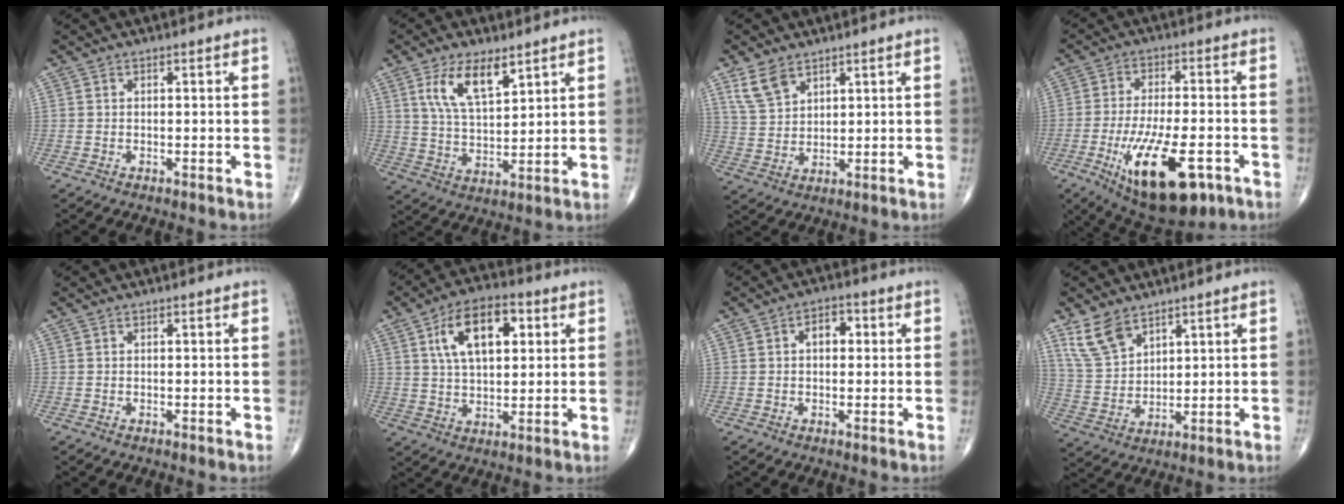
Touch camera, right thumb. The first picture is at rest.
{"total": 10.1, "force": [5.4, 4.2, 7.4], "torque": [-0.126, -0.026, 0.111]}
{"total": 6.3, "force": [4.1, 3.6, 3.1], "torque": [-0.052, -0.018, 0.092]}
{"total": 18.3, "force": [-7.4, 7.3, 15.1], "torque": [-0.259, 0.006, -0.101]}
{"total": 0.0}
{"total": 13.2, "force": [4.3, 7.0, 10.4], "torque": [-0.158, 0.002, 0.070]}
{"total": 4.2, "force": [0.6, 2.8, 3.1], "torque": [-0.030, 0.012, 0.002]}
{"total": 8.3, "force": [5.6, 4.5, 4.1], "torque": [-0.068, -0.022, 0.123]}